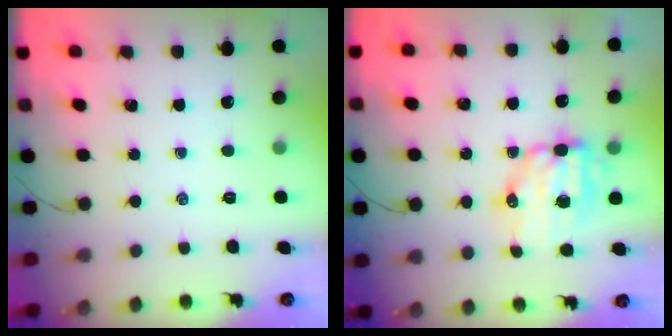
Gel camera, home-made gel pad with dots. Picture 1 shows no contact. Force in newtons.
{"total": 9.3, "press": 9.1, "slide": 2.1}